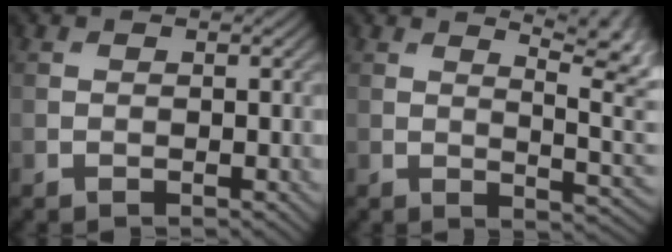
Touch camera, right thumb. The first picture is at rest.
{"total": 9.1, "force": [4.6, 2.5, 7.4], "torque": [-0.097, 0.017, 0.058]}